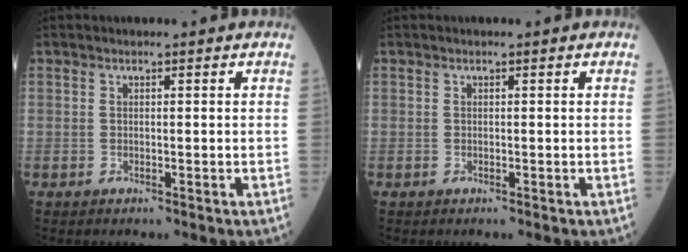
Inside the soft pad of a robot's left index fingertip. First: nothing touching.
{"total": 0.0}